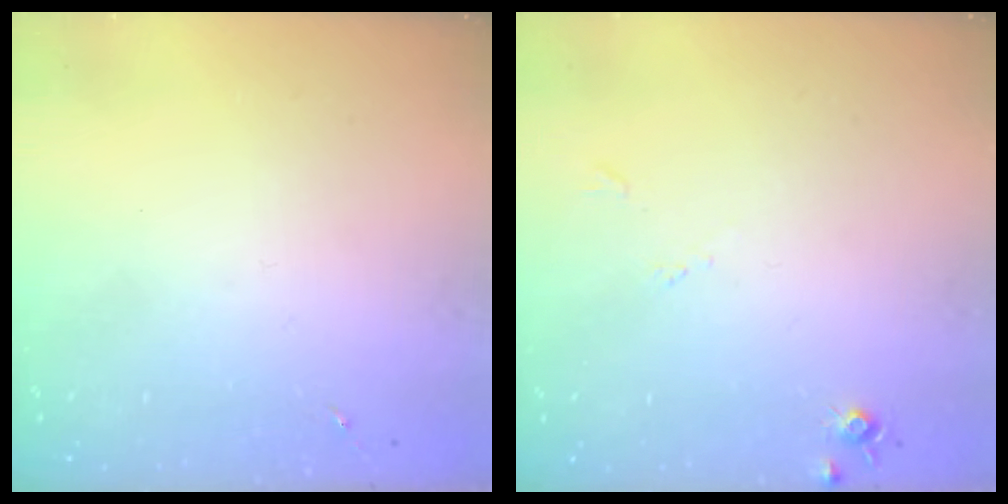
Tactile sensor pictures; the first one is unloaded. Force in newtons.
{"total": 5.4, "press": 5.4, "slide": 0.6}